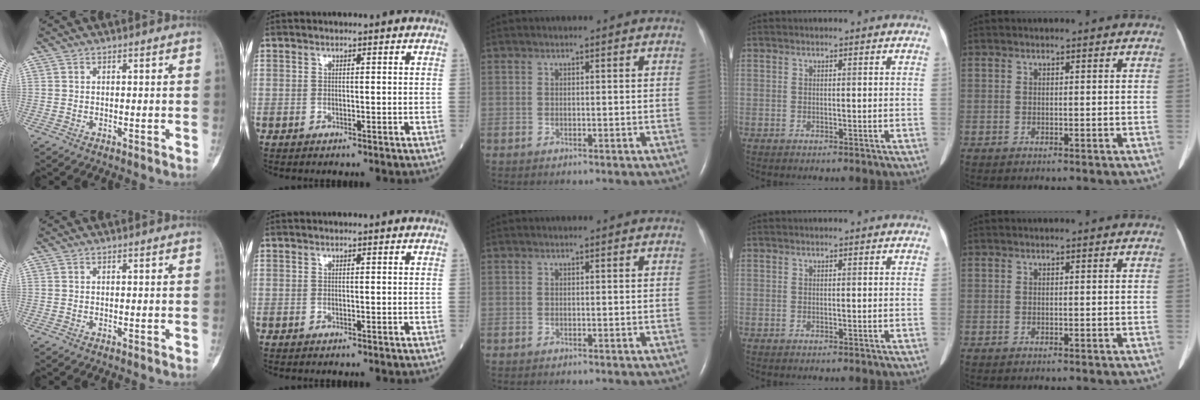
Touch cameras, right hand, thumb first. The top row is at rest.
{}